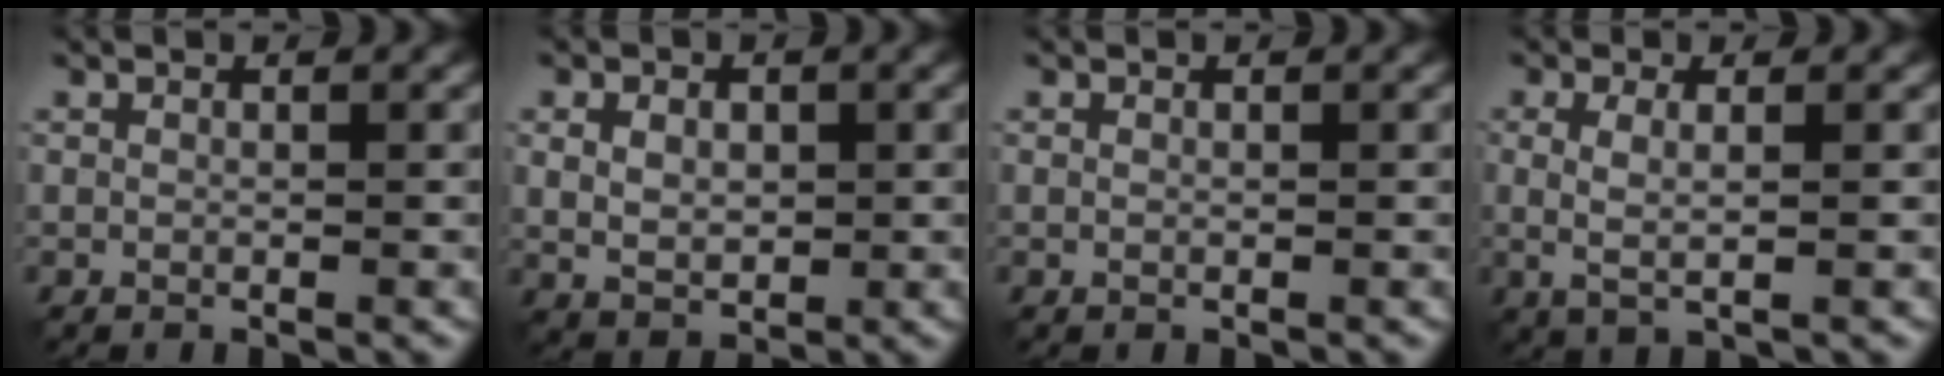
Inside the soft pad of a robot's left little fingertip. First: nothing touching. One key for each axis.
{"total": 3.0, "fx": 0.3, "fy": 2.1, "fz": 2.0, "tx": -0.038, "ty": -0.002, "tz": 0.009}
{"total": 0.0}
{"total": 2.3, "fx": 0.2, "fy": 0.6, "fz": 2.2, "tx": -0.043, "ty": 0.001, "tz": 0.002}